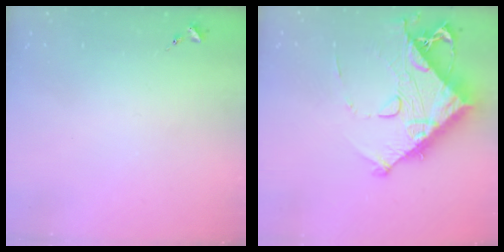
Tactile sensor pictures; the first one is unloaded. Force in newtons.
{"total": 14.7, "press": 14.6, "slide": 1.5}